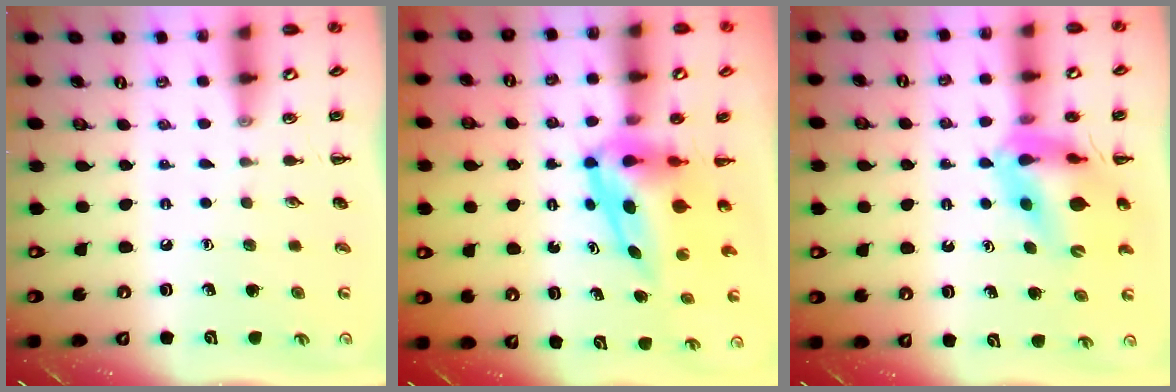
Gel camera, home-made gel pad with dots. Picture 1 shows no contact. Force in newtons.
{"total": 7.9, "press": 7.6, "slide": 2.0}
{"total": 10.4, "press": 9.8, "slide": 3.3}